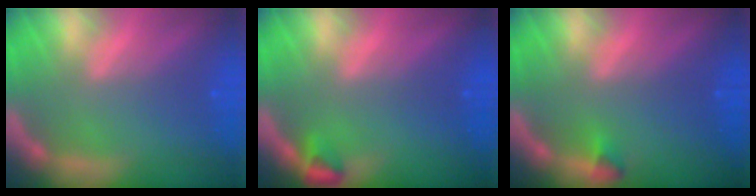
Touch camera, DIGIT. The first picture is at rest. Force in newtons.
{"total": 1.5}
{"total": 0.9}